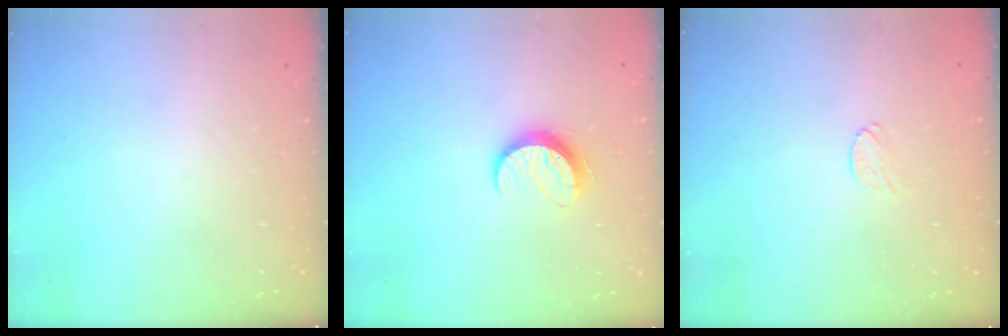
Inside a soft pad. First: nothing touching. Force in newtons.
{"total": 8.9, "press": 8.9, "slide": 0.3}
{"total": 4.7, "press": 4.6, "slide": 0.4}